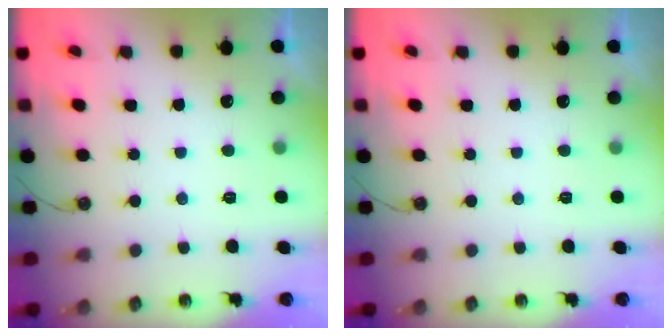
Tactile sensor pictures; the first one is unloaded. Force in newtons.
{"total": 0.0}